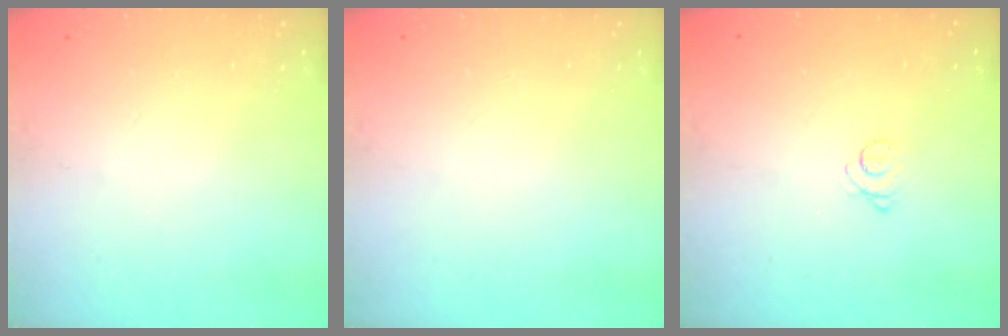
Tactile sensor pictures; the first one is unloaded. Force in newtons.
{"total": 0.0}
{"total": 2.6, "press": 2.6, "slide": 0.3}